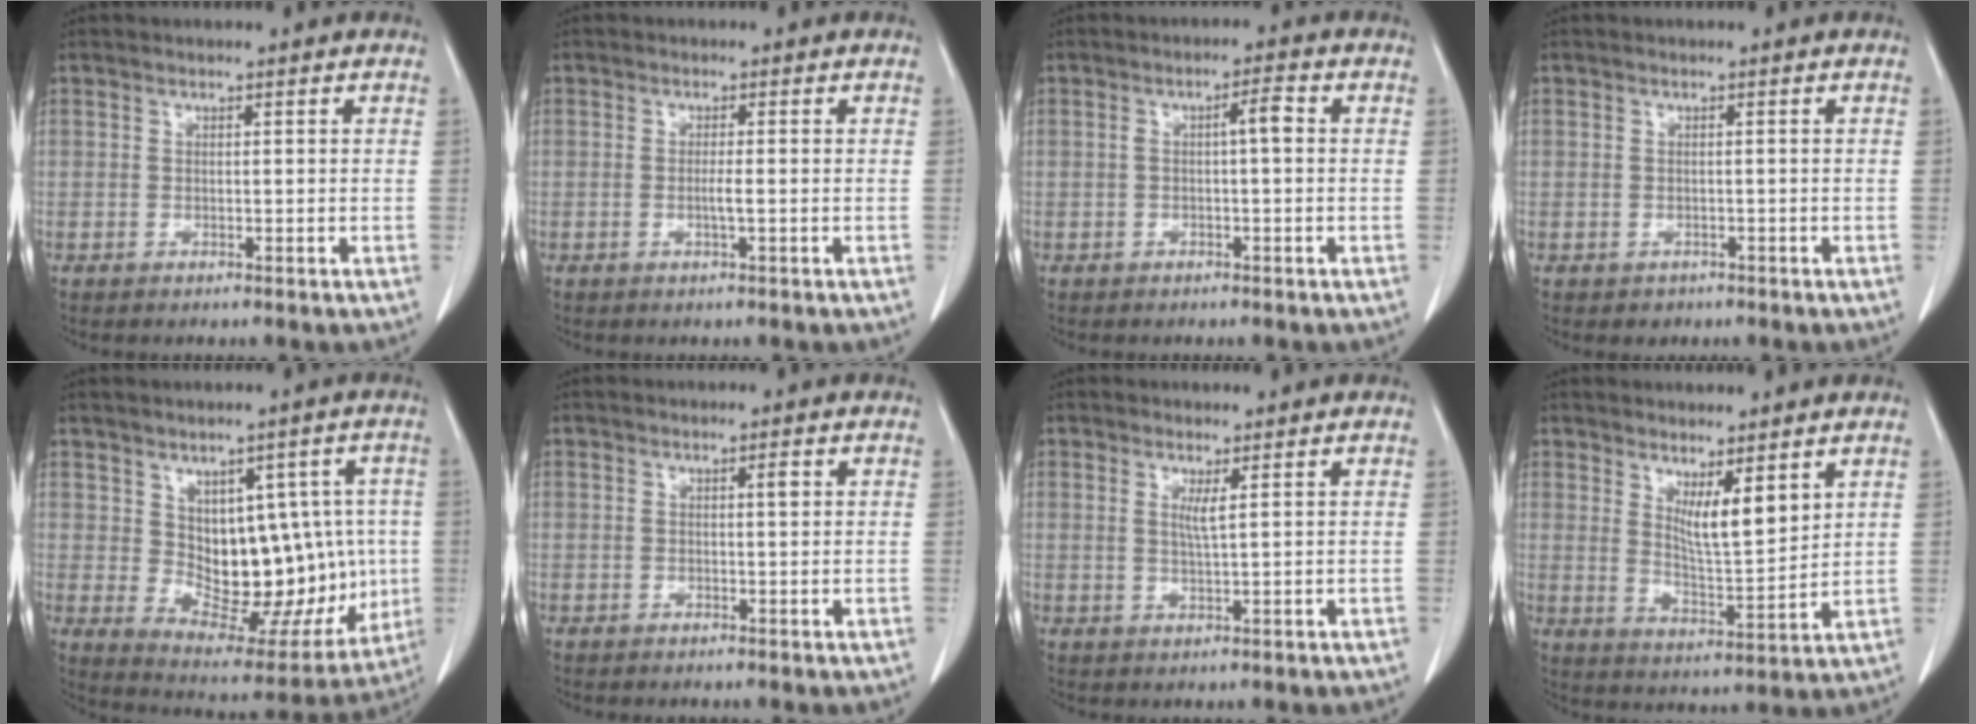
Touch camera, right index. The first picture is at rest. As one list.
[{"total": 1.4, "force": [-0.2, -0.2, 1.4], "torque": [-0.026, 0.000, -0.002]}, {"total": 2.9, "force": [0.2, 0.4, 2.8], "torque": [-0.045, 0.011, 0.005]}, {"total": 1.2, "force": [-0.7, 1.0, 0.0], "torque": [-0.004, 0.003, -0.007]}, {"total": 15.5, "force": [0.5, 8.3, 13.1], "torque": [-0.155, 0.014, 0.040]}, {"total": 0.9, "force": [0.4, 0.1, 0.8], "torque": [-0.011, 0.003, 0.007]}, {"total": 1.8, "force": [0.7, -0.3, 1.7], "torque": [-0.035, -0.006, 0.014]}, {"total": 6.8, "force": [3.7, 1.1, 5.5], "torque": [-0.100, -0.020, 0.073]}]